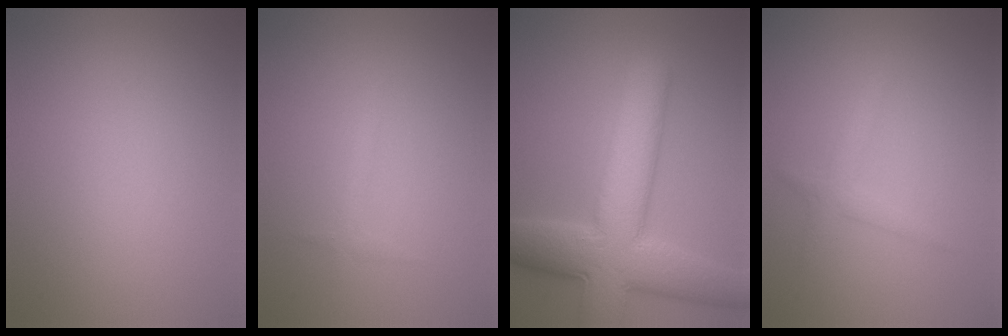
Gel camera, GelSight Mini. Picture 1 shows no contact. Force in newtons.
{"total": 0.8, "press": 0.8, "slide": 0.1}
{"total": 10.5, "press": 10.4, "slide": 0.5}
{"total": 1.6, "press": 1.6, "slide": 0.1}